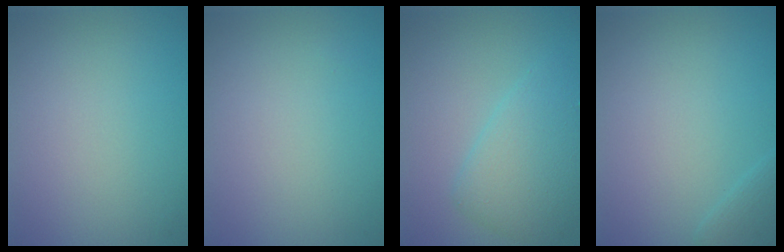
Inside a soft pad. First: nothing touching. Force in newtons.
{"total": 0.0}
{"total": 3.9, "press": 3.9, "slide": 0.1}
{"total": 1.2, "press": 1.2, "slide": 0.0}